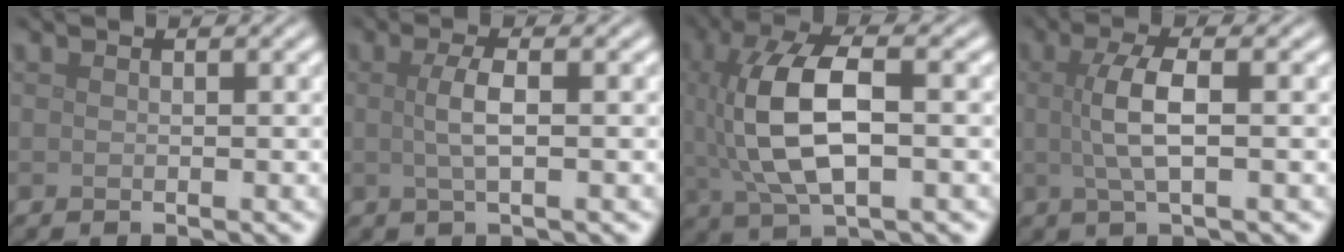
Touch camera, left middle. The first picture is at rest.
{"total": 2.5, "force": [0.2, 0.7, 2.4], "torque": [-0.047, 0.005, 0.001]}
{"total": 8.6, "force": [0.3, 3.8, 7.8], "torque": [-0.164, 0.008, 0.006]}
{"total": 3.8, "force": [0.2, 1.0, 3.6], "torque": [-0.076, 0.004, 0.005]}